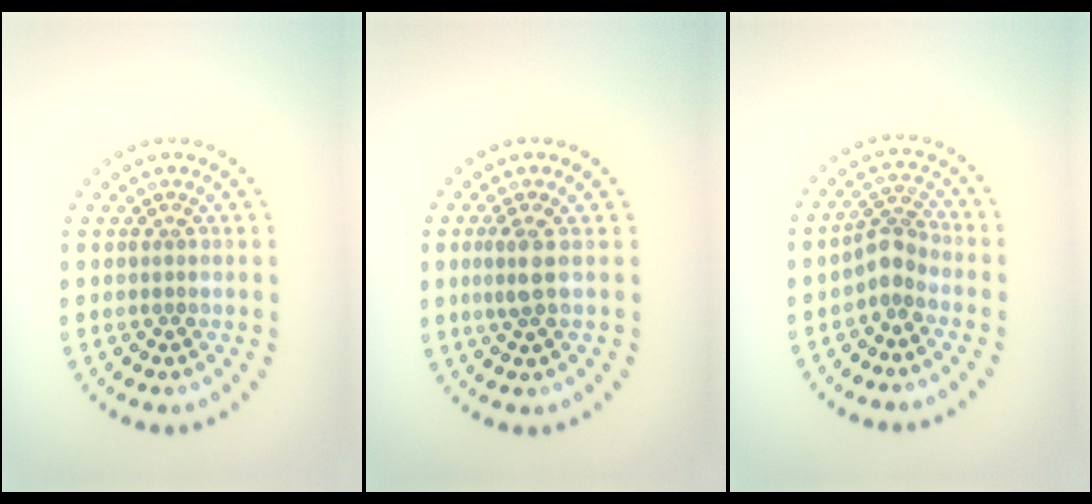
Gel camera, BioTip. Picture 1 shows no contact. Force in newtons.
{"total": 2.0, "press": 1.8, "slide": 1.0}
{"total": 2.5, "press": 1.9, "slide": 1.6}